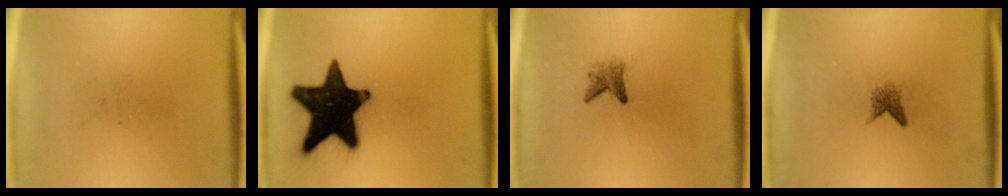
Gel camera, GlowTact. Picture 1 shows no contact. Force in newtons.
{"total": 19.5}
{"total": 2.0}
{"total": 1.6}